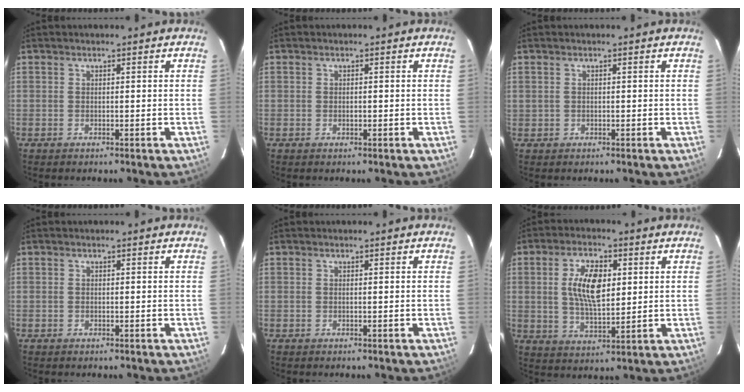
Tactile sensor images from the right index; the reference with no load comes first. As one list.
[{"total": 0.5, "force": [0.0, 0.4, 0.4], "torque": [-0.005, 0.002, 0.001]}, {"total": 0.6, "force": [0.1, 0.6, 0.1], "torque": [0.001, 0.001, 0.004]}, {"total": 0.0}, {"total": 0.0}, {"total": 9.6, "force": [2.0, 4.5, 8.3], "torque": [-0.156, 0.006, 0.039]}]